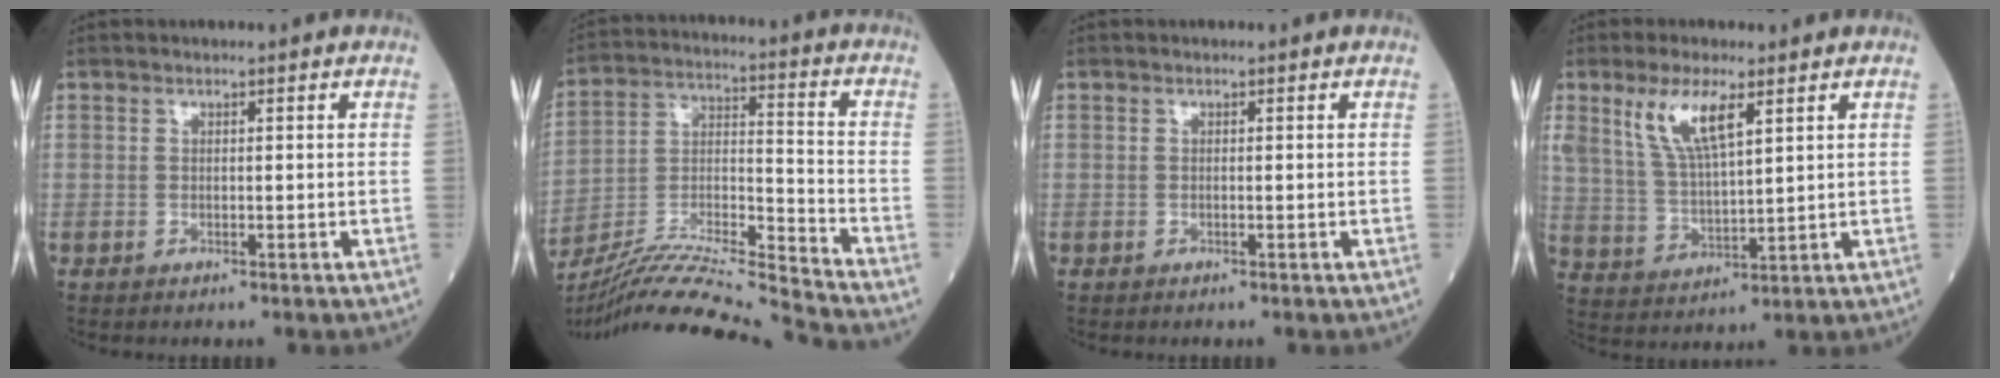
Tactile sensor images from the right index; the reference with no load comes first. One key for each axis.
{"total": 18.1, "fx": -17.1, "fy": -2.2, "fz": 5.6, "tx": -0.103, "ty": 0.006, "tz": -0.302}
{"total": 0.0}
{"total": 8.7, "fx": 4.6, "fy": 2.2, "fz": 7.1, "tx": -0.152, "ty": 0.005, "tz": 0.098}